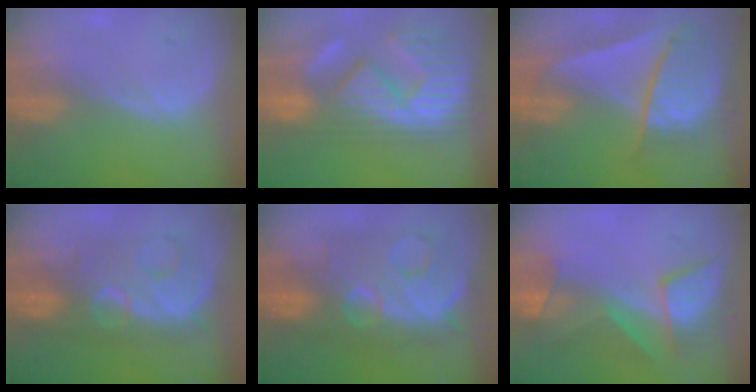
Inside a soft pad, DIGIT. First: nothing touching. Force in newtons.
{"total": 14.0, "press": 12.2, "slide": 6.7}
{"total": 9.5, "press": 8.1, "slide": 4.9}
{"total": 9.1, "press": 9.0, "slide": 0.3}
{"total": 12.4, "press": 12.3, "slide": 1.2}
{"total": 7.6, "press": 7.5, "slide": 1.1}